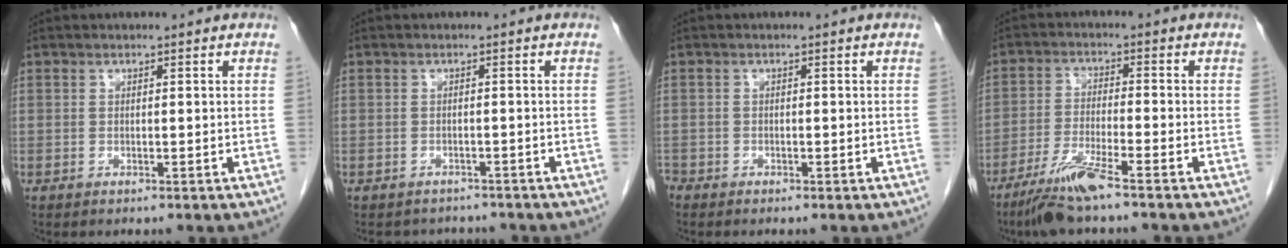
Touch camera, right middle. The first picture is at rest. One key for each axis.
{"total": 4.3, "fx": -3.9, "fy": 1.7, "fz": 0.1, "tx": -0.003, "ty": 0.002, "tz": -0.048}
{"total": 1.2, "fx": -0.9, "fy": 0.7, "fz": 0.3, "tx": -0.011, "ty": 0.000, "tz": -0.018}
{"total": 7.4, "fx": -5.4, "fy": -0.3, "fz": 5.0, "tx": -0.103, "ty": -0.025, "tz": -0.107}